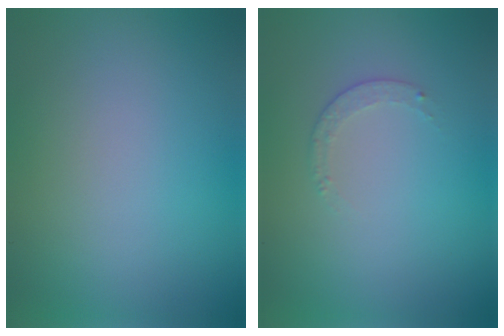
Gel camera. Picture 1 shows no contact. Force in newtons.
{"total": 0.8, "press": 0.6, "slide": 0.6}